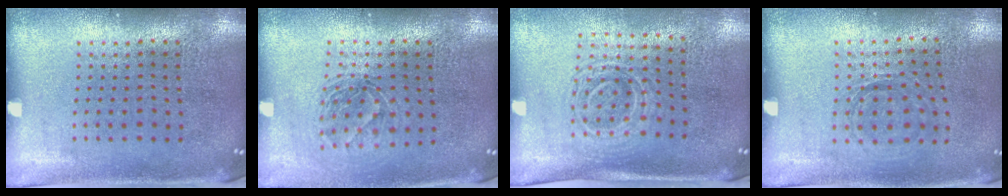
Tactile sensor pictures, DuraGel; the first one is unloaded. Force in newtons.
{"total": 1.3, "press": 1.1, "slide": 0.6}
{"total": 1.6, "press": 1.3, "slide": 0.9}
{"total": 0.9, "press": 0.8, "slide": 0.3}